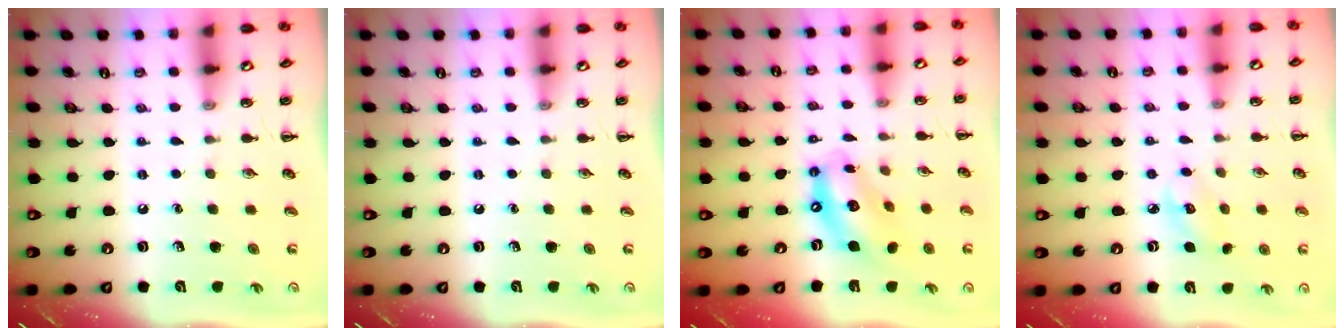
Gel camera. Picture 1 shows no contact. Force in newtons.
{"total": 0.0}
{"total": 14.3, "press": 13.7, "slide": 3.8}
{"total": 4.0, "press": 3.9, "slide": 0.7}